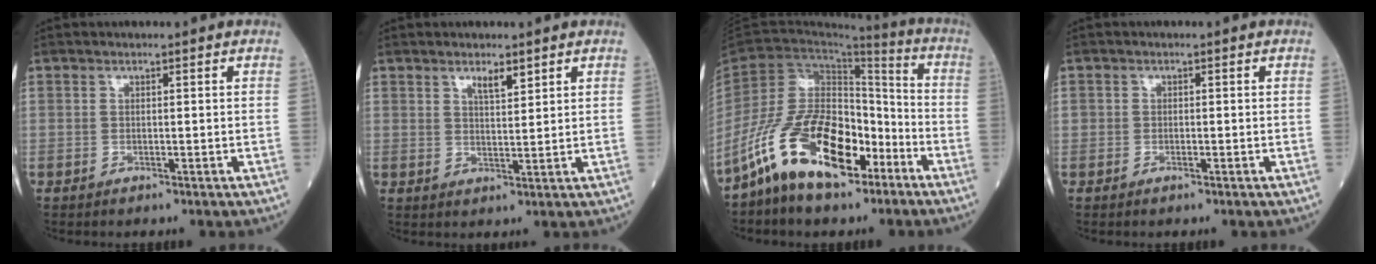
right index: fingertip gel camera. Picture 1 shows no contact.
{"total": 2.9, "force": [2.0, 0.6, 2.0], "torque": [-0.035, -0.002, 0.036]}
{"total": 15.7, "force": [-9.2, 6.8, 10.7], "torque": [-0.216, 0.008, -0.169]}
{"total": 0.9, "force": [-0.5, 0.5, 0.5], "torque": [-0.009, 0.002, -0.007]}